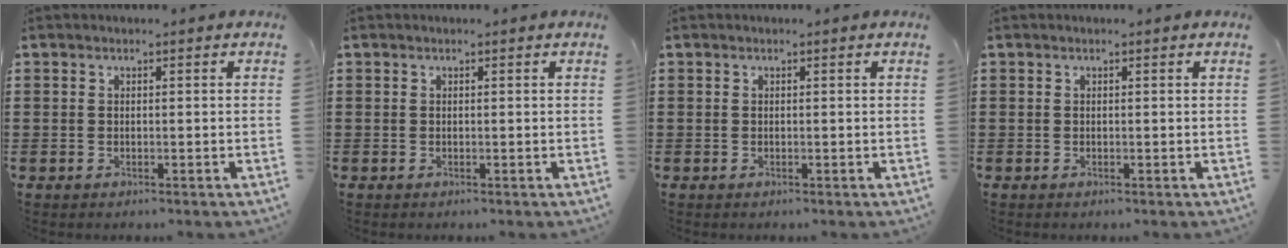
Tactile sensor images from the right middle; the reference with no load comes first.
{"total": 0.0}
{"total": 0.0}
{"total": 0.0}